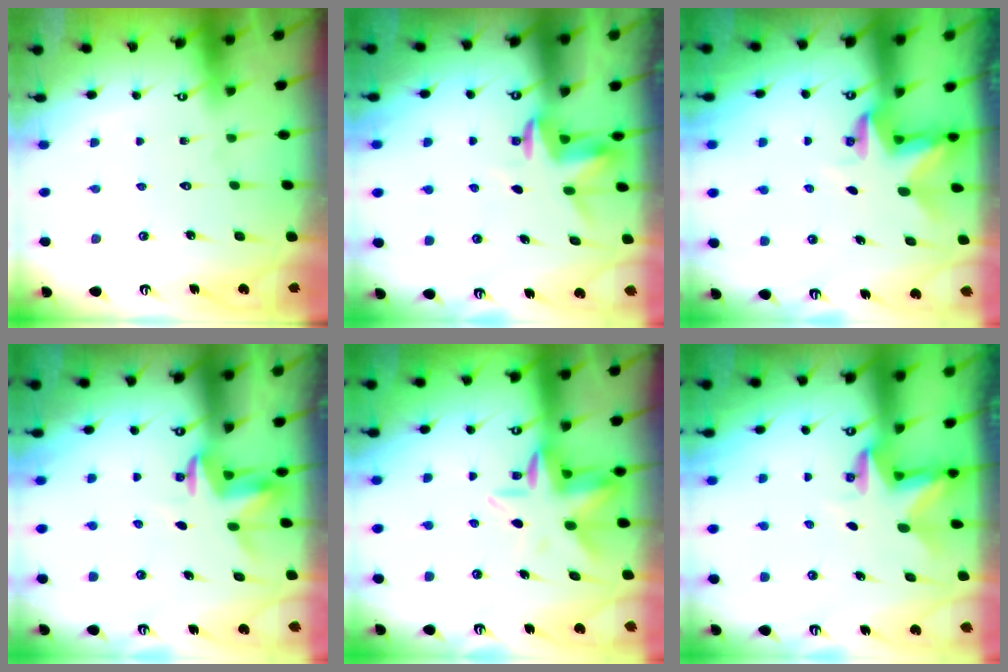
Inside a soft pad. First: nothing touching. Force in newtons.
{"total": 3.3, "press": 3.3, "slide": 0.2}
{"total": 2.9, "press": 2.9, "slide": 0.2}
{"total": 3.4, "press": 3.4, "slide": 0.3}
{"total": 9.1, "press": 8.7, "slide": 2.6}
{"total": 2.8, "press": 2.8, "slide": 0.2}